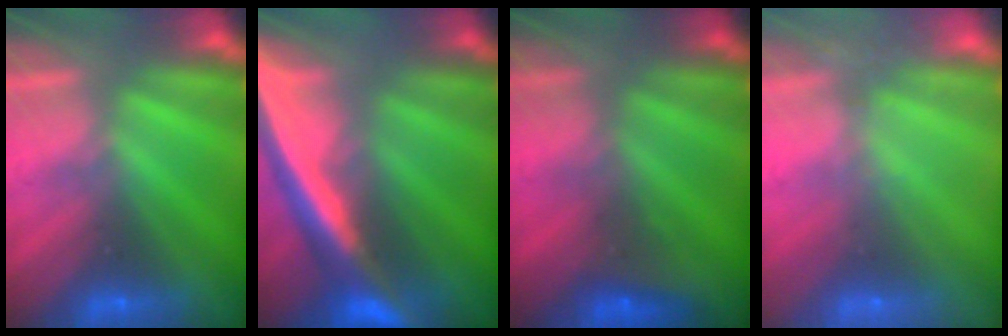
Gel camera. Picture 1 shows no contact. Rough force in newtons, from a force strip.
{"total": 5.9}
{"total": 4.7}
{"total": 2.4}